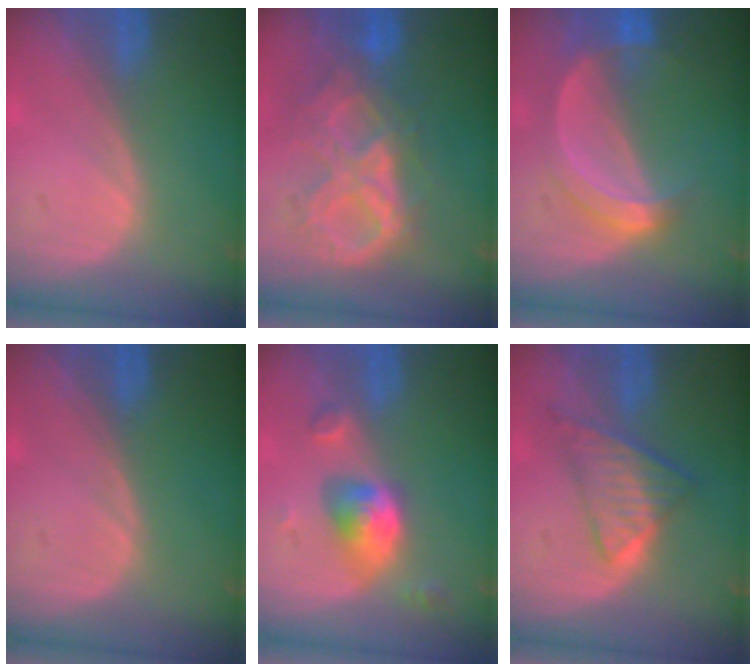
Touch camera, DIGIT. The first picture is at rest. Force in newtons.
{"total": 10.2, "press": 8.7, "slide": 5.3}
{"total": 5.9, "press": 5.5, "slide": 2.1}
{"total": 0.0}
{"total": 5.5, "press": 5.3, "slide": 1.3}
{"total": 7.2, "press": 6.3, "slide": 3.6}